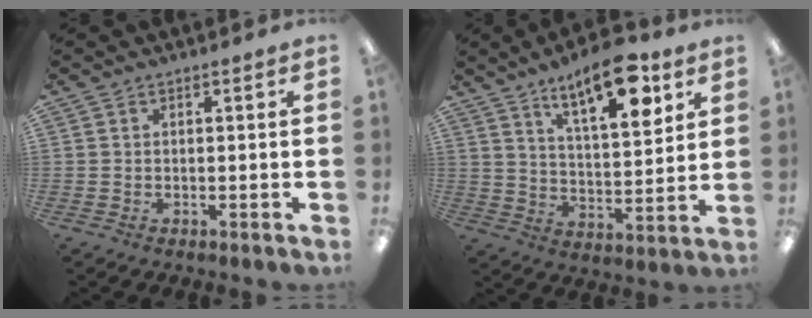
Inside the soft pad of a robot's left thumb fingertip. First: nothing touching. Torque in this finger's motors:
{"motor_torque": [-0.05, 0.05, 1.34, -1.43, 0.12]}